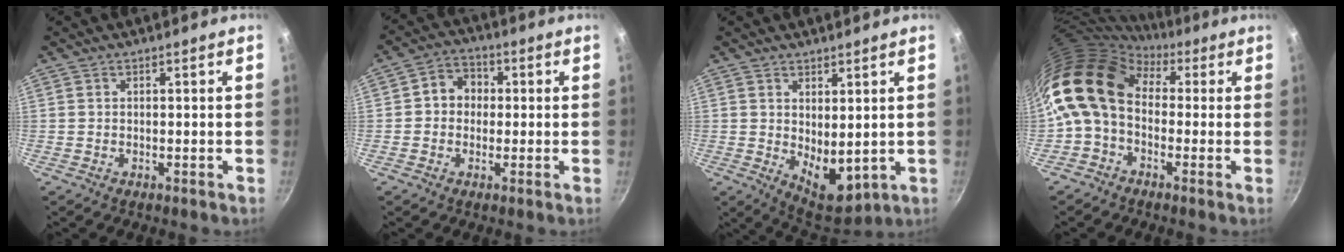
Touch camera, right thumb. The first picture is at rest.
{"total": 5.9, "force": [0.3, 5.2, 2.9], "torque": [-0.013, 0.012, -0.008]}
{"total": 8.4, "force": [1.2, 4.5, 6.9], "torque": [-0.080, -0.030, 0.036]}
{"total": 13.9, "force": [1.1, 9.9, 9.6], "torque": [-0.165, 0.027, -0.005]}